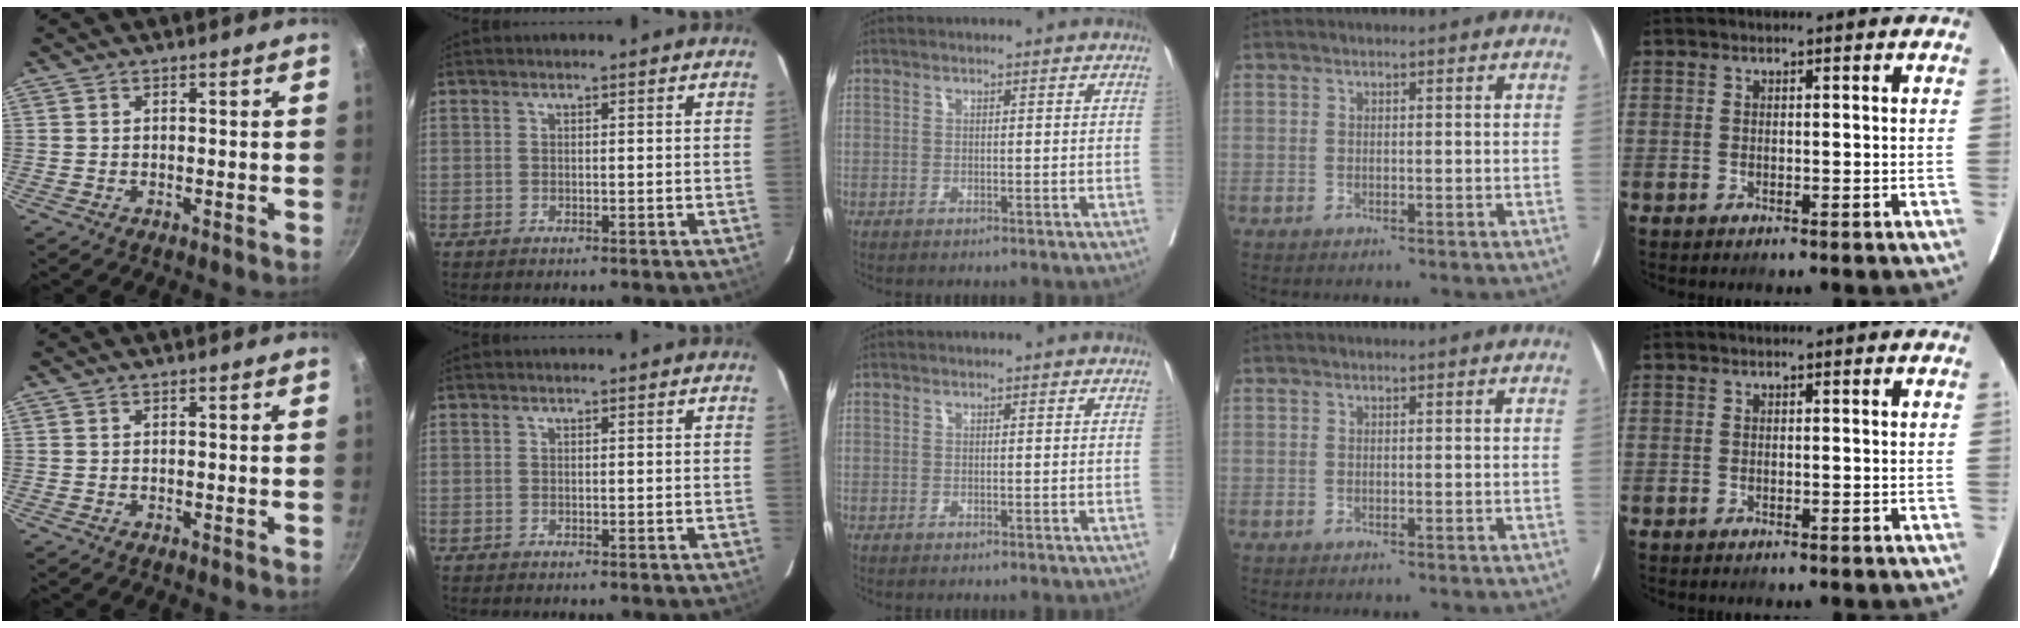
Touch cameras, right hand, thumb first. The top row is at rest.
{}